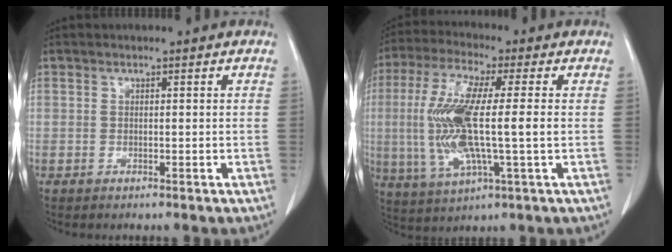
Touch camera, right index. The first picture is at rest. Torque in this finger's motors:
{"motor_torque": [2.14, 0.00, 1.02, 0.21]}